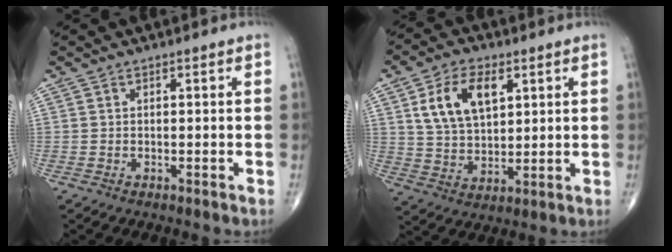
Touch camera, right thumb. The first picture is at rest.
{"total": 11.7, "force": [4.4, 6.9, 8.3], "torque": [-0.136, -0.011, 0.087]}